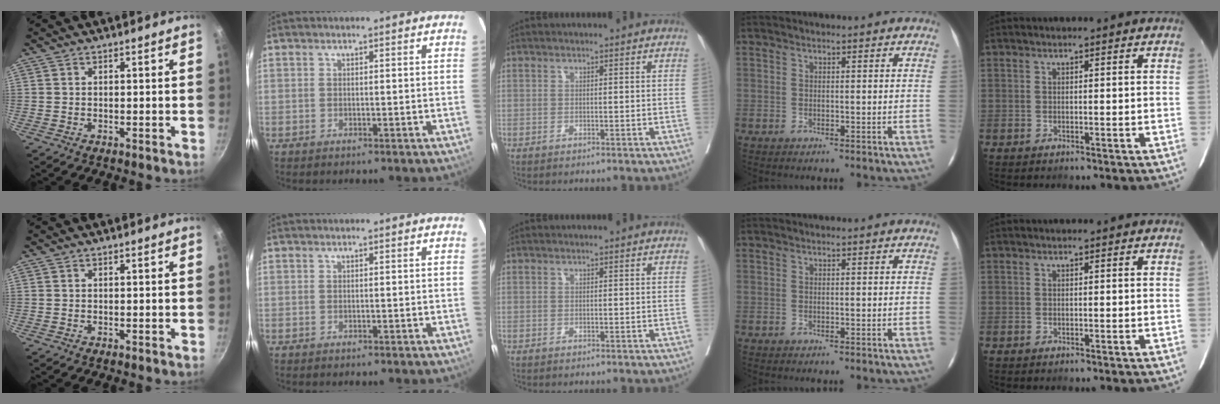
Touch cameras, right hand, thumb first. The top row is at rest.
{}